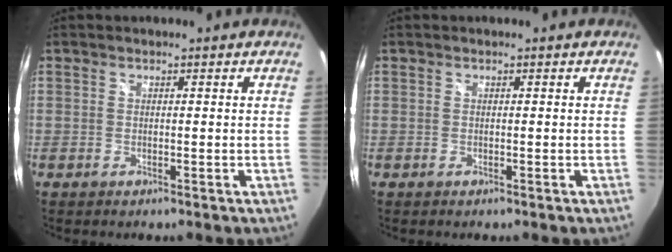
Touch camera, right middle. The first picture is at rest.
{"total": 0.0}